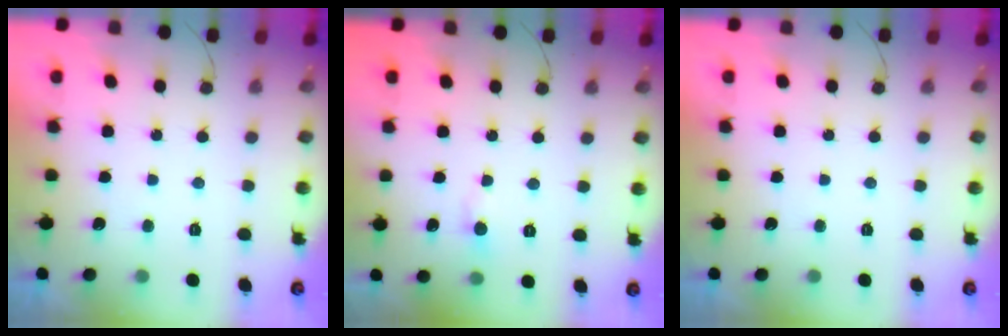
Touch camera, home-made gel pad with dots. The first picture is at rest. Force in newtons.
{"total": 4.4, "press": 4.3, "slide": 0.7}
{"total": 0.0}